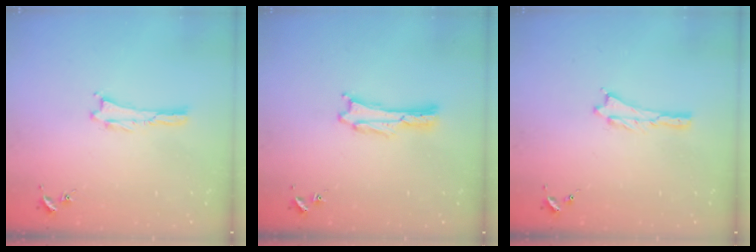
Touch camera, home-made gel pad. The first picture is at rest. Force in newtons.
{"total": 1.1, "press": 1.1, "slide": 0.0}
{"total": 0.0}